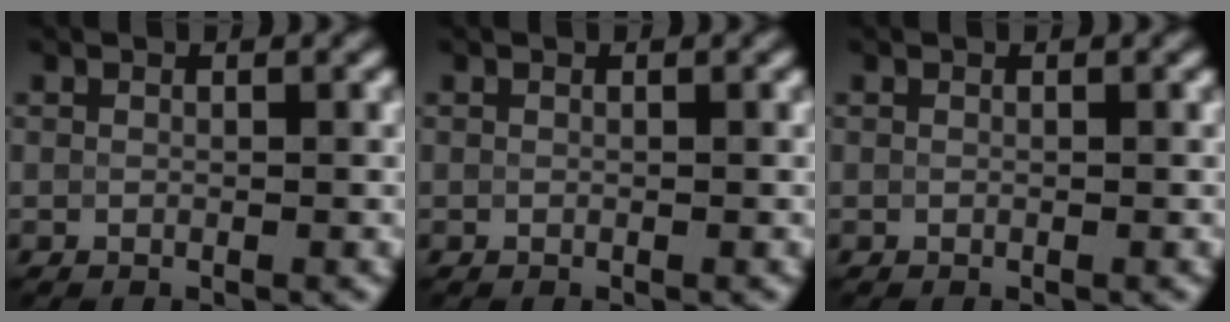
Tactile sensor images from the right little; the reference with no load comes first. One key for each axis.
{"total": 0.0}
{"total": 0.0}